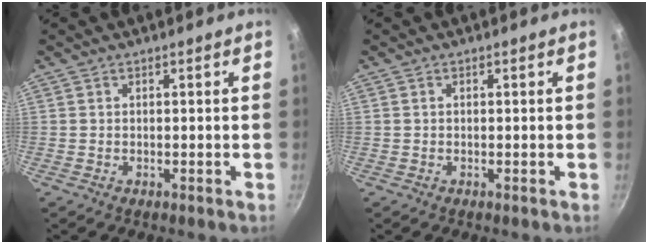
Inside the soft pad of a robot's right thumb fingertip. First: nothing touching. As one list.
[{"total": 0.0}]